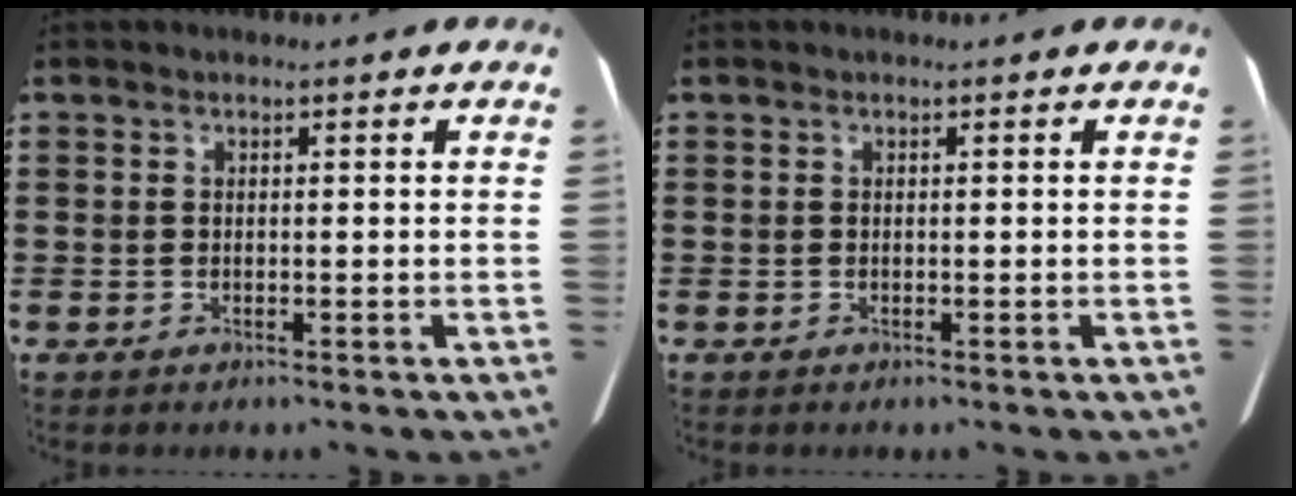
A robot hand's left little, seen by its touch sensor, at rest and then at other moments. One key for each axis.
{"total": 0.0}